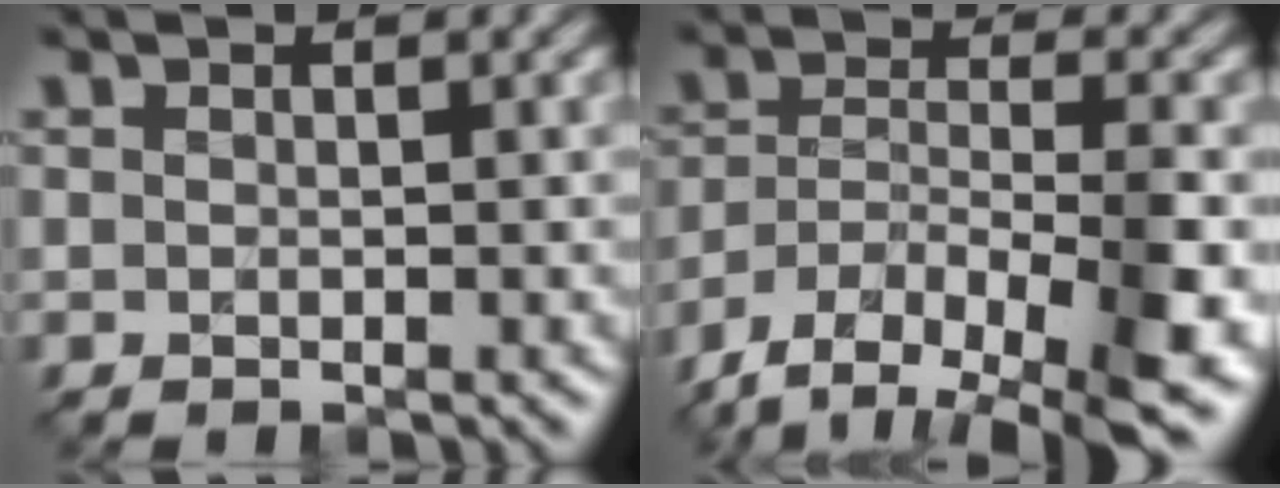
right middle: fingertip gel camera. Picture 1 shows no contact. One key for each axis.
{"total": 11.9, "fx": -7.8, "fy": 4.7, "fz": 7.8, "tx": -0.147, "ty": -0.015, "tz": -0.132}